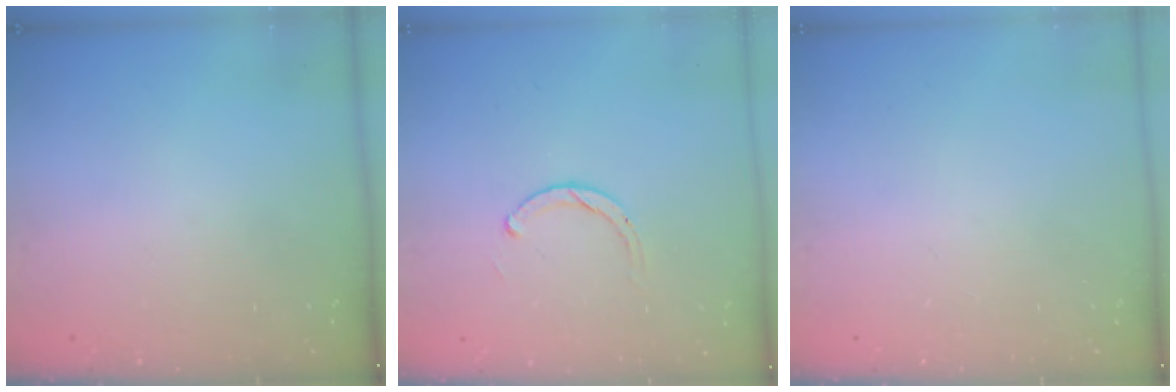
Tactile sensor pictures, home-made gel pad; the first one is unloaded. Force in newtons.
{"total": 1.8, "press": 1.8, "slide": 0.2}
{"total": 0.0}